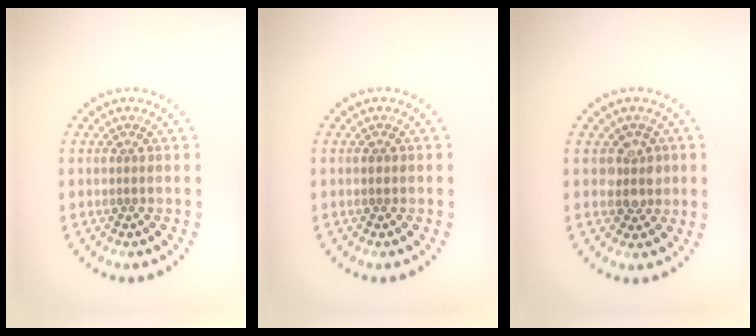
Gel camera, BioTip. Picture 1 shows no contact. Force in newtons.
{"total": 0.8, "press": 0.7, "slide": 0.1}
{"total": 2.4, "press": 2.1, "slide": 1.2}